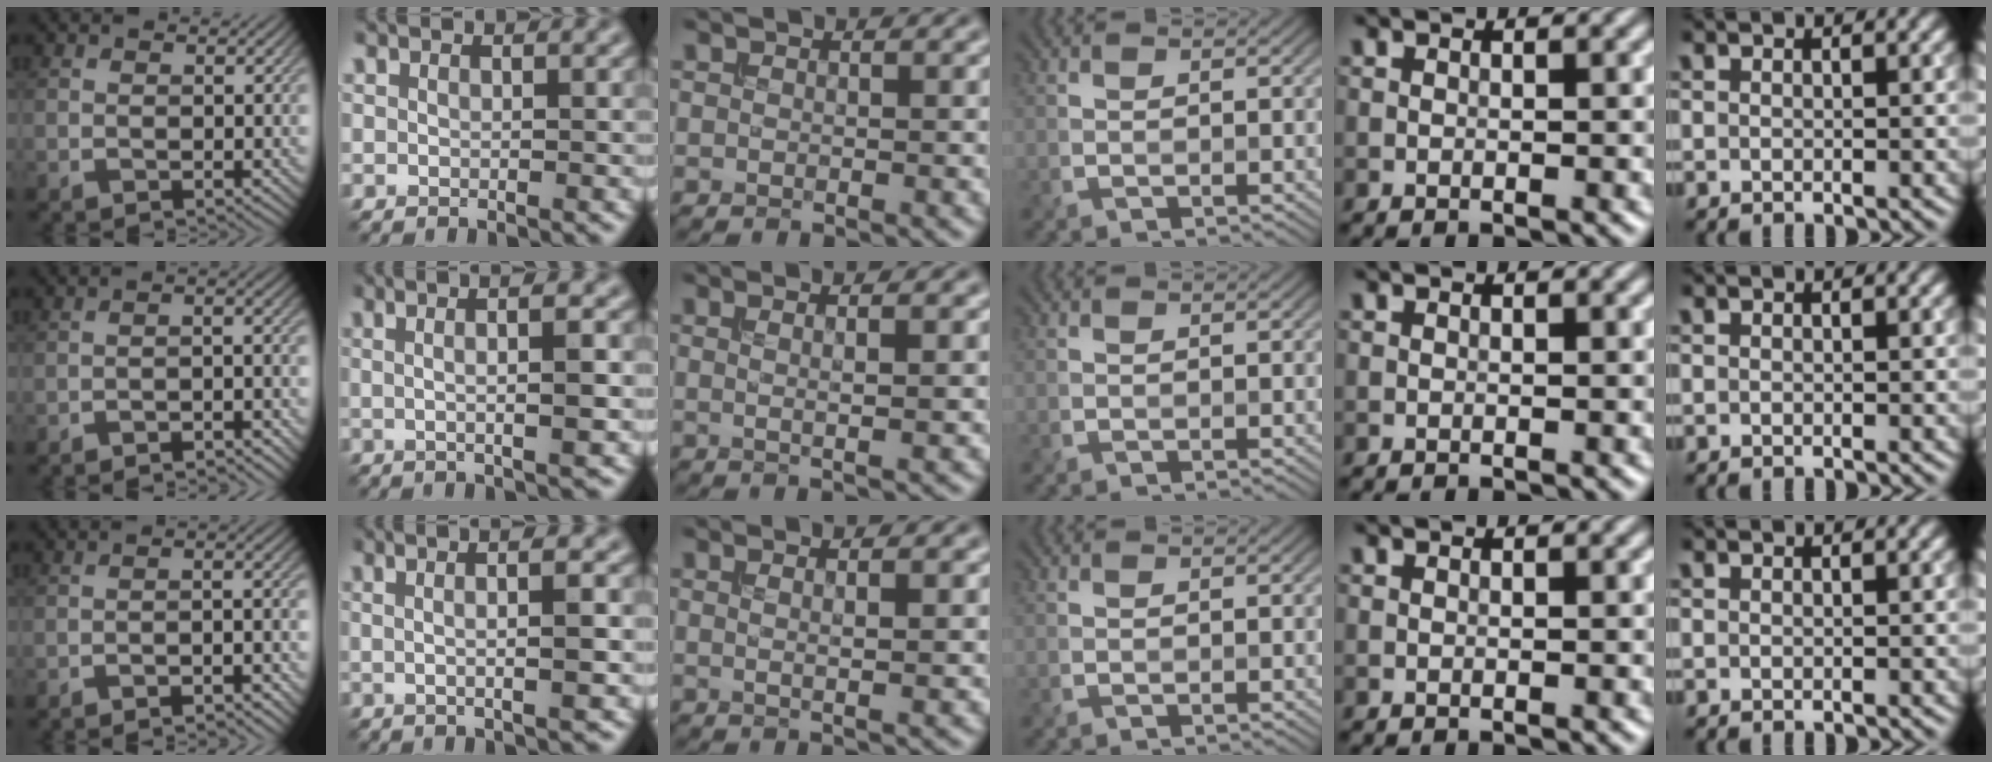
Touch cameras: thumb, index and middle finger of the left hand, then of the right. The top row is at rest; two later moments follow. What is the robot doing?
{"motion": "insert", "object": "bucket"}